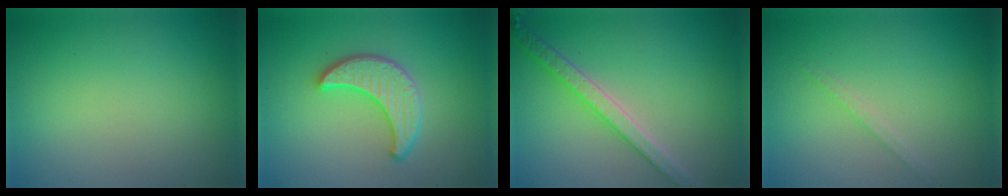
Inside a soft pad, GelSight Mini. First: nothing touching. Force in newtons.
{"total": 3.8, "press": 3.7, "slide": 0.9}
{"total": 3.3, "press": 3.2, "slide": 0.6}
{"total": 1.1, "press": 1.1, "slide": 0.2}